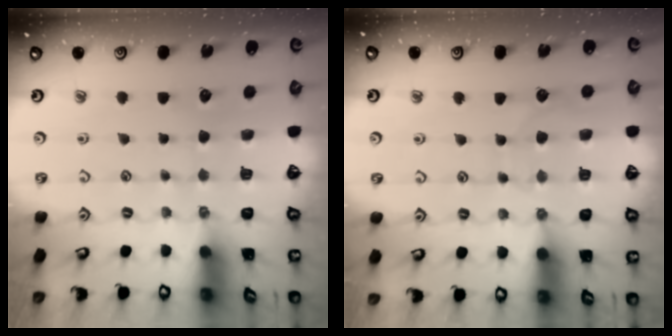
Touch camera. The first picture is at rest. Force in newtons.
{"total": 6.1, "press": 6.1, "slide": 0.4}